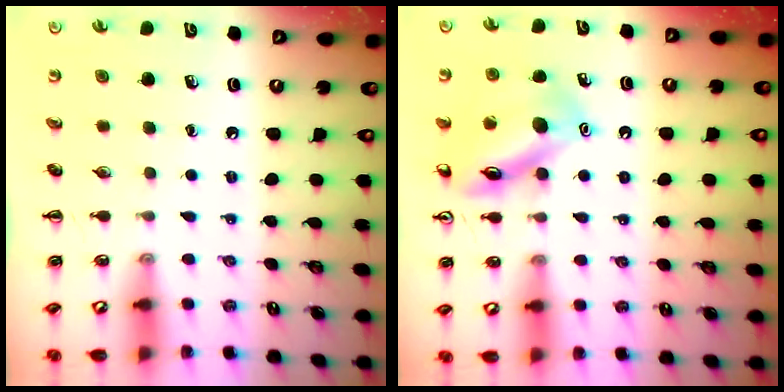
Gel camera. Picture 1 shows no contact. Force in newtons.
{"total": 13.4, "press": 13.3, "slide": 1.1}